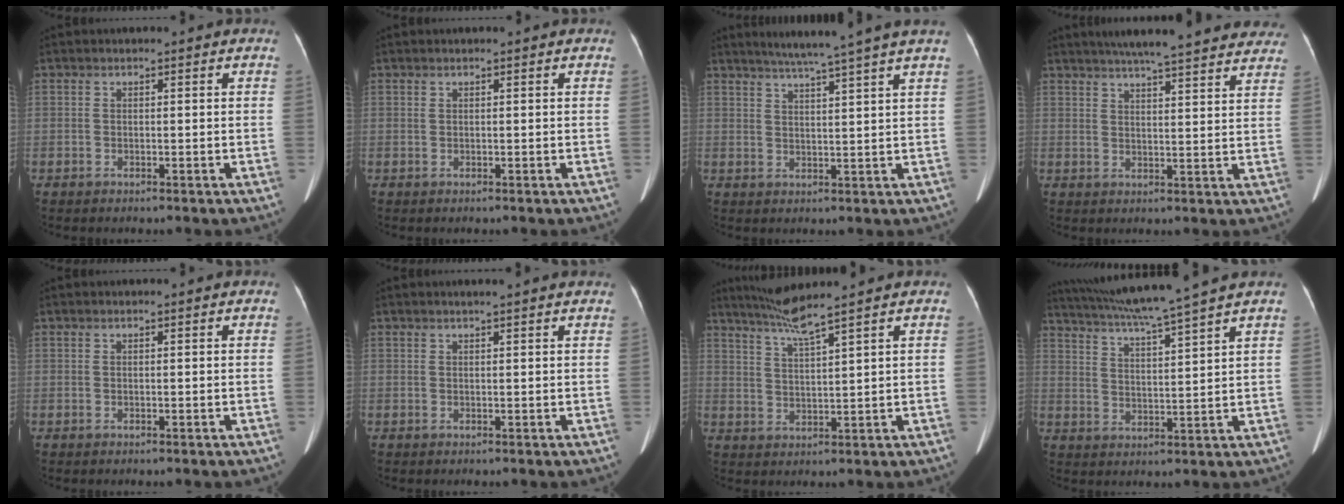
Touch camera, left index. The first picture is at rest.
{"total": 0.0}
{"total": 9.3, "force": [7.5, -1.9, 5.2], "torque": [-0.073, 0.010, 0.096]}
{"total": 22.5, "force": [19.7, 3.0, 10.3], "torque": [-0.141, 0.008, 0.238]}
{"total": 0.0}
{"total": 3.3, "force": [2.8, -0.1, 1.6], "torque": [-0.017, 0.019, 0.030]}
{"total": 5.5, "force": [4.6, -1.8, 2.5], "torque": [-0.054, -0.007, 0.093]}
{"total": 12.9, "force": [11.1, -2.2, 6.1], "torque": [-0.110, 0.003, 0.178]}